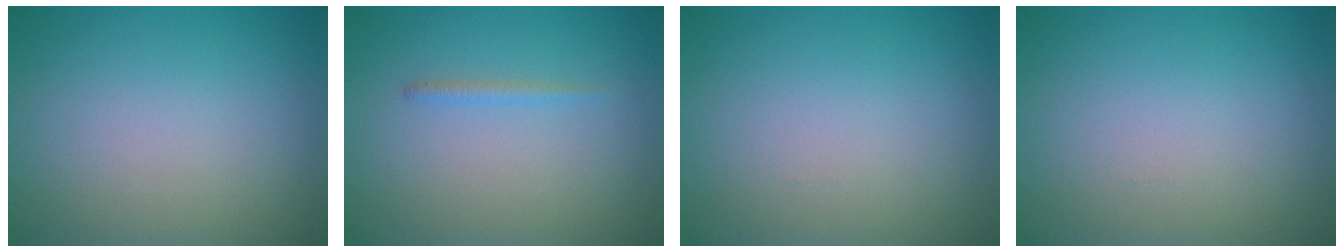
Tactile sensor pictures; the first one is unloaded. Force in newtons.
{"total": 0.8, "press": 0.8, "slide": 0.1}
{"total": 0.0}
{"total": 0.0}